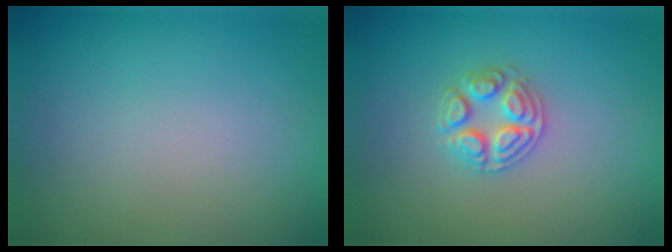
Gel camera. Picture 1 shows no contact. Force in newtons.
{"total": 2.6, "press": 2.6, "slide": 0.2}